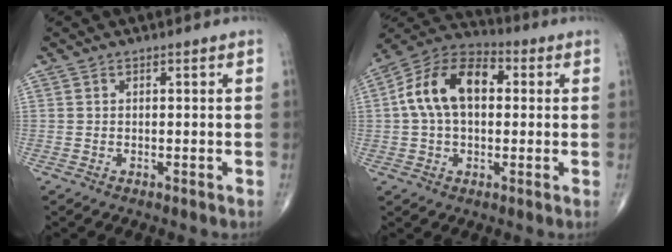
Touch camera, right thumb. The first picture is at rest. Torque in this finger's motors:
{"motor_torque": [0.18, 0.21, 0.39, -0.21, 0.20]}